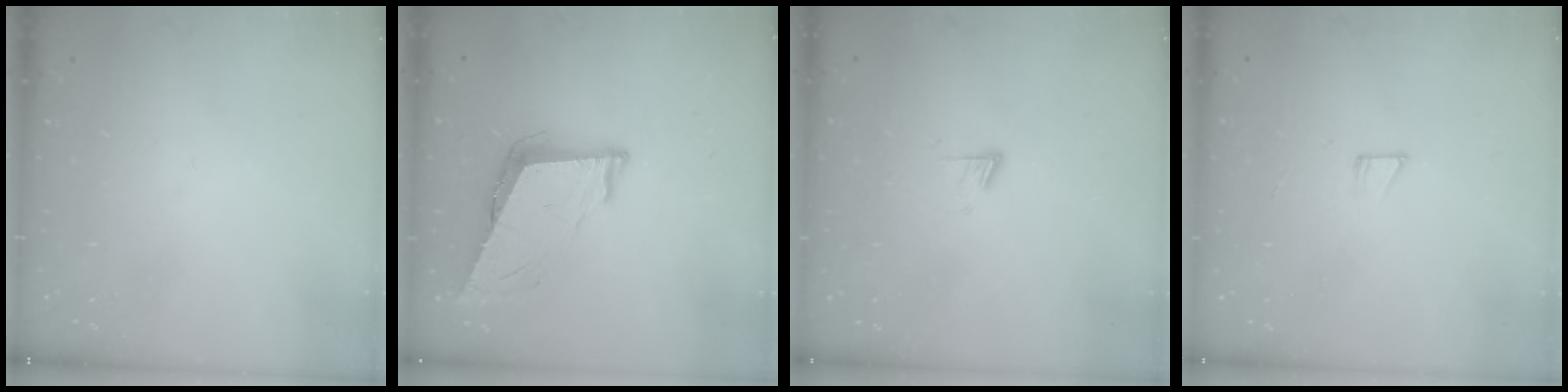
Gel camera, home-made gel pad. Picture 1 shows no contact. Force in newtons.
{"total": 8.9, "press": 8.5, "slide": 2.7}
{"total": 5.1, "press": 5.1, "slide": 0.6}
{"total": 3.6, "press": 3.6, "slide": 0.3}